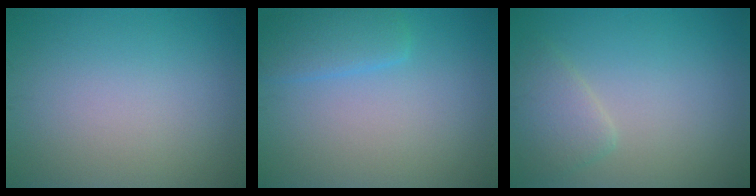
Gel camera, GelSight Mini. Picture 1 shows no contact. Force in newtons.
{"total": 2.5, "press": 2.5, "slide": 0.3}
{"total": 2.5, "press": 2.5, "slide": 0.2}